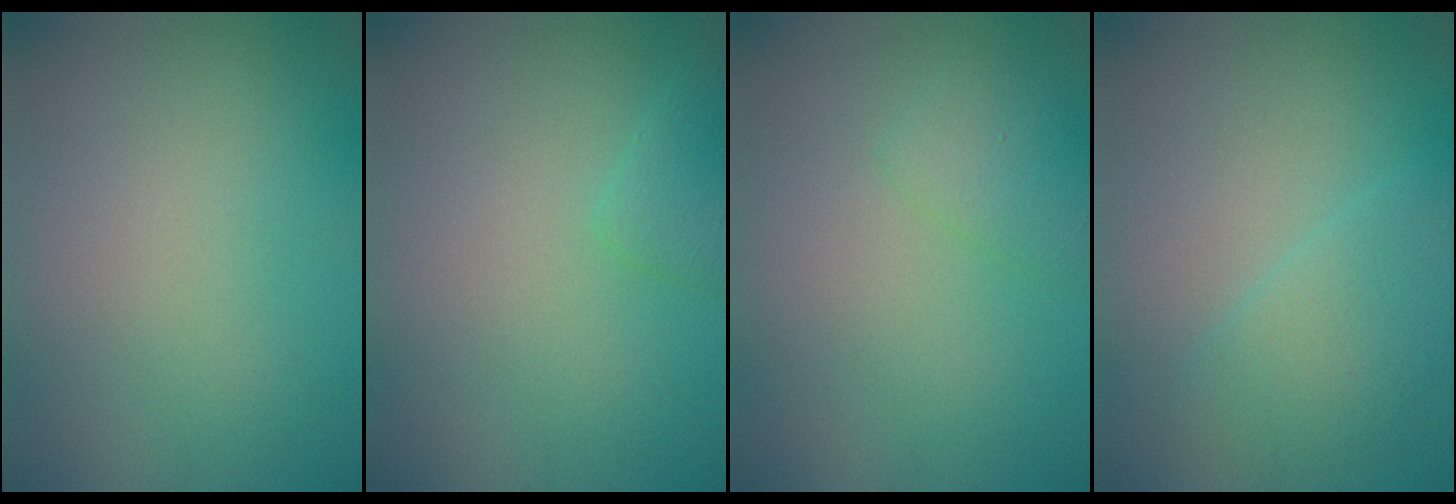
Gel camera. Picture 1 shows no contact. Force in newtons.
{"total": 1.6, "press": 1.6, "slide": 0.1}
{"total": 1.8, "press": 1.8, "slide": 0.1}
{"total": 3.0, "press": 3.0, "slide": 0.1}